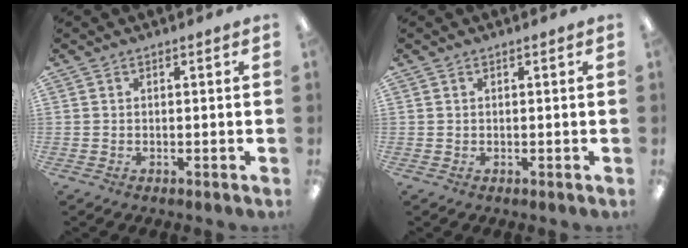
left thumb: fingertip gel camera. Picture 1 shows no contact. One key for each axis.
{"total": 0.0}